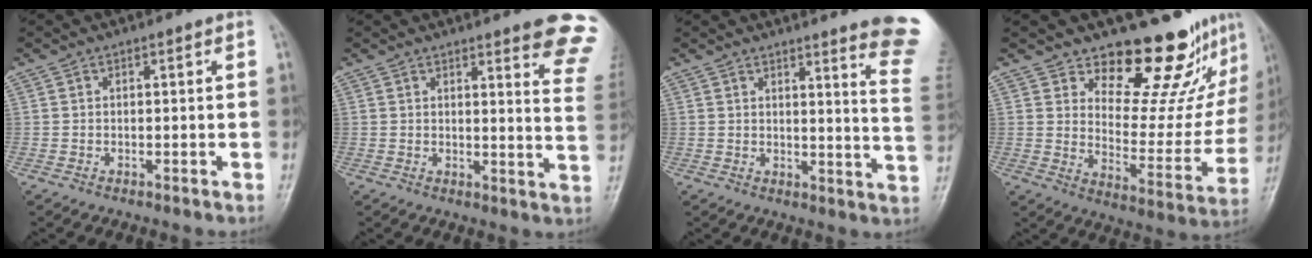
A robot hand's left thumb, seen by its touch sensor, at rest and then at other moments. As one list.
[{"total": 12.4, "force": [9.6, 2.0, 7.6], "torque": [-0.057, -0.061, 0.091]}, {"total": 14.5, "force": [11.9, 0.4, 8.3], "torque": [-0.079, -0.110, 0.120]}, {"total": 16.9, "force": [13.5, 6.9, 7.3], "torque": [-0.030, -0.121, 0.185]}]